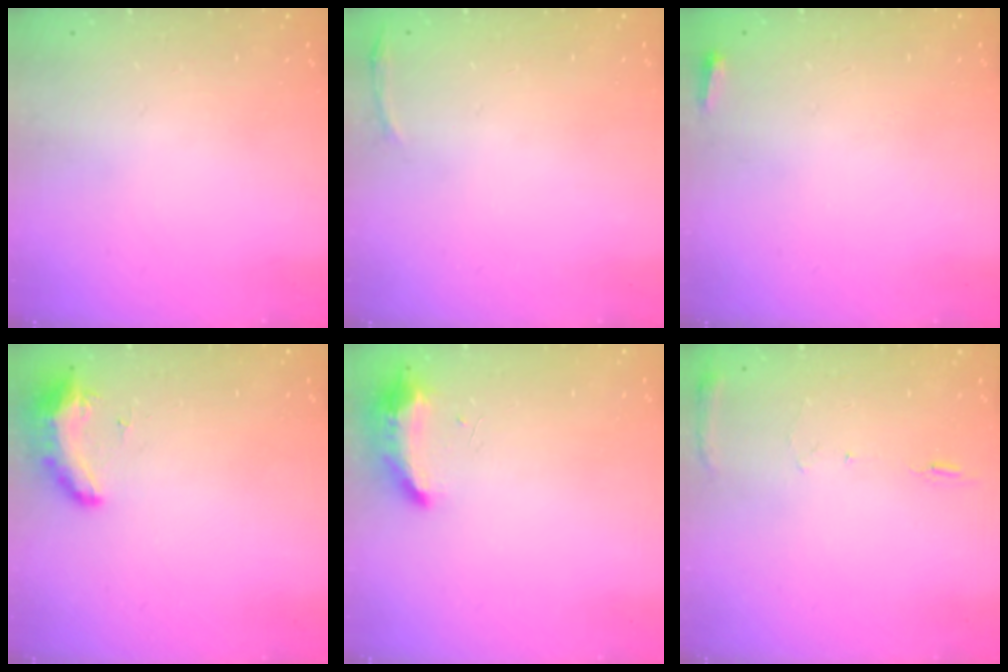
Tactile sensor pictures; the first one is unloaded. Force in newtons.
{"total": 3.0, "press": 1.9, "slide": 2.3}
{"total": 2.7, "press": 2.6, "slide": 0.9}
{"total": 8.7, "press": 8.5, "slide": 1.6}
{"total": 18.6, "press": 10.8, "slide": 15.1}
{"total": 6.9, "press": 6.9, "slide": 0.7}